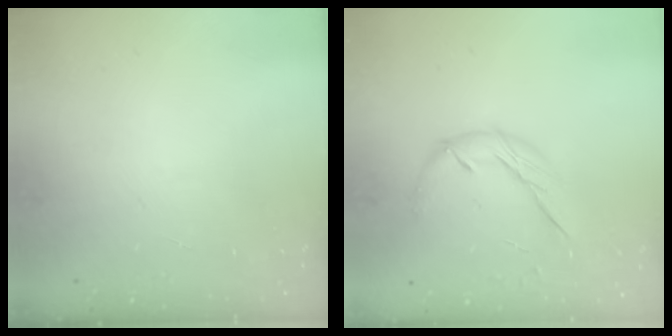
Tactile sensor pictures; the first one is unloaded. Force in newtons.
{"total": 8.7, "press": 8.7, "slide": 0.3}